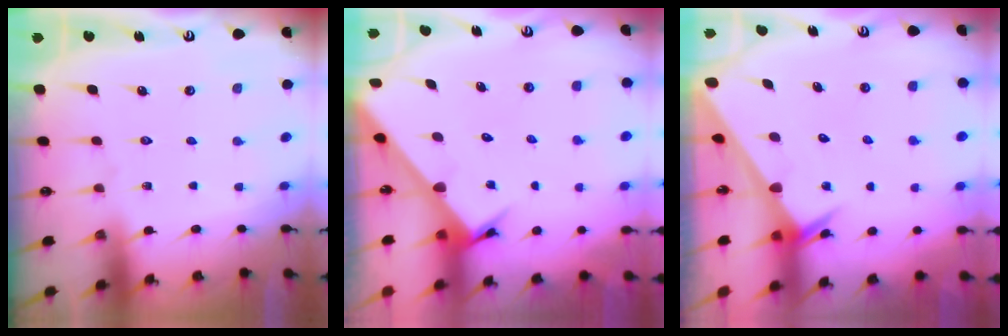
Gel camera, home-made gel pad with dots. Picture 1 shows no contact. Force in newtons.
{"total": 3.6, "press": 3.6, "slide": 0.2}
{"total": 2.4, "press": 2.4, "slide": 0.1}